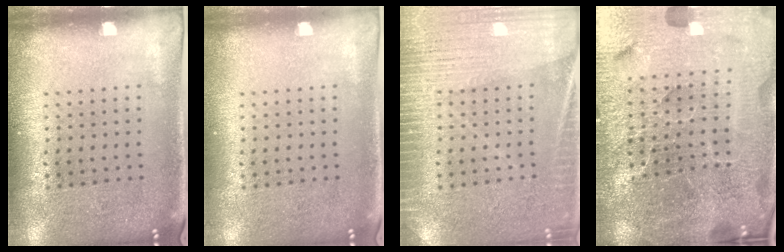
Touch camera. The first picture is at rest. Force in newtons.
{"total": 0.0}
{"total": 4.4, "press": 4.4, "slide": 0.6}
{"total": 7.2, "press": 6.2, "slide": 3.7}